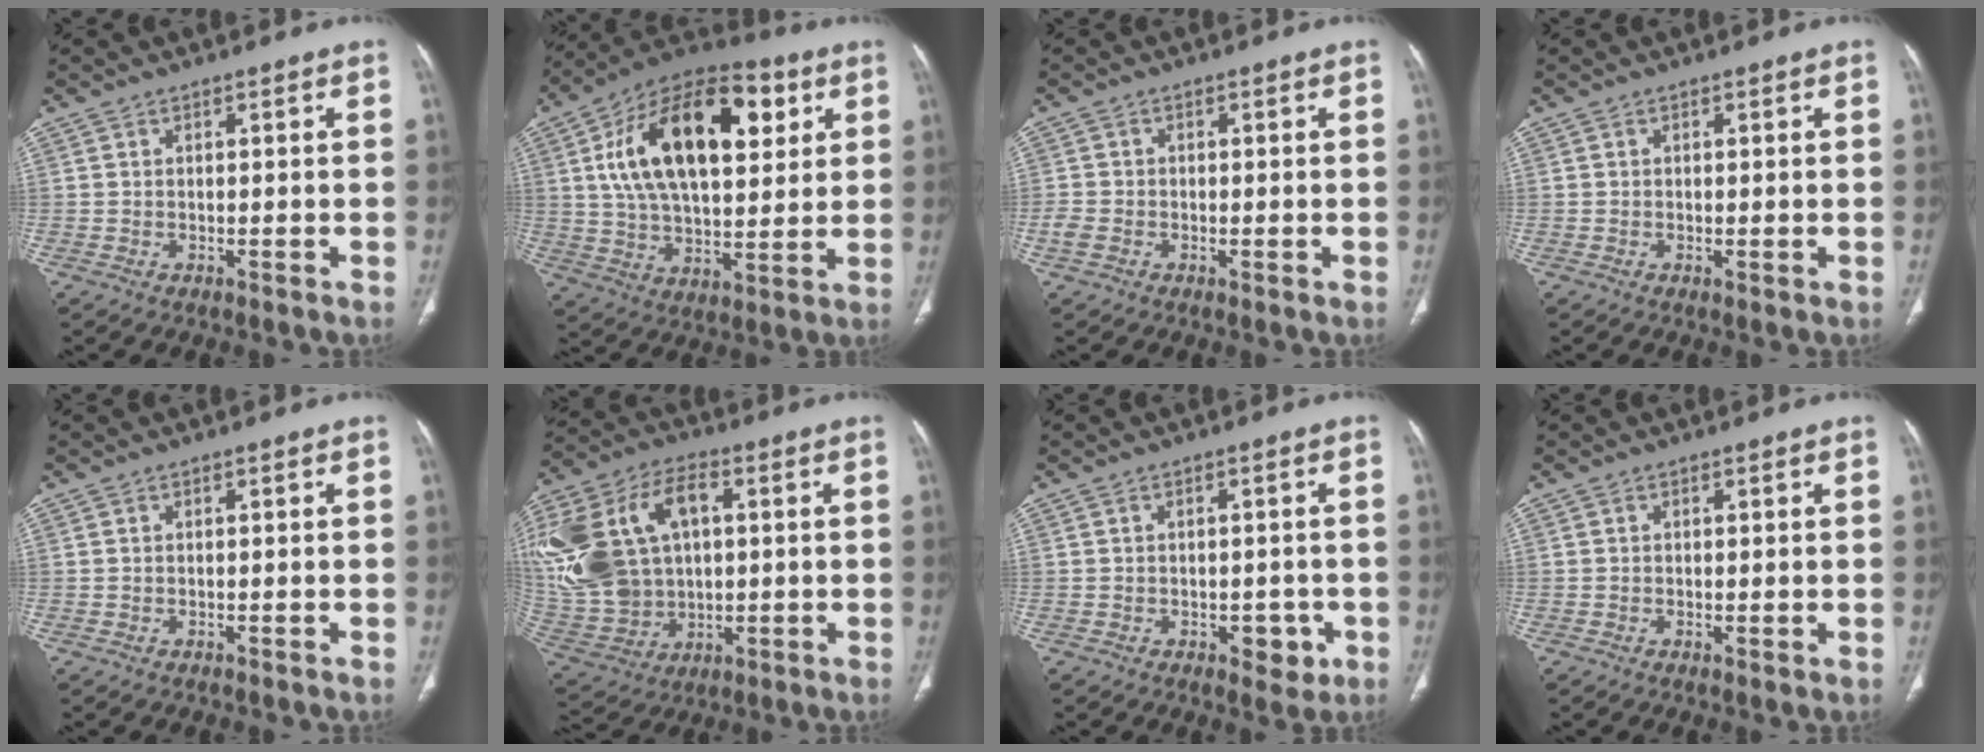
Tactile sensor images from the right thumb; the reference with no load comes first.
{"total": 25.7, "force": [7.7, 13.3, 20.6], "torque": [-0.330, 0.002, 0.122]}
{"total": 2.7, "force": [-0.9, 1.8, 1.7], "torque": [-0.038, 0.001, -0.020]}
{"total": 0.5, "force": [-0.1, 0.1, 0.5], "torque": [-0.014, -0.004, -0.001]}
{"total": 0.0}
{"total": 26.0, "force": [4.5, 18.0, 18.3], "torque": [-0.406, 0.028, 0.101]}
{"total": 4.2, "force": [-1.5, 2.6, 2.9], "torque": [-0.014, 0.004, -0.013]}
{"total": 0.8, "force": [-0.1, 0.2, 0.8], "torque": [-0.018, -0.005, -0.001]}